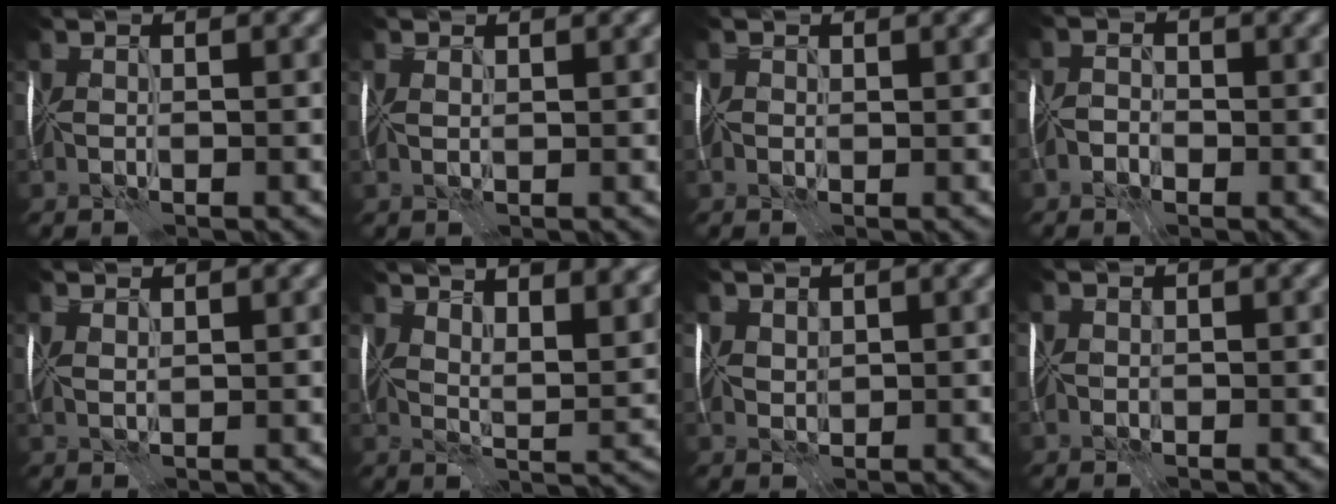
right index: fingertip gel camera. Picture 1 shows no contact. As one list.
[{"total": 1.2, "force": [0.8, 0.6, 0.6], "torque": [-0.010, 0.010, 0.006]}, {"total": 1.0, "force": [0.4, 0.9, 0.1], "torque": [-0.004, 0.004, 0.000]}, {"total": 1.6, "force": [-1.6, 0.1, -0.2], "torque": [0.011, 0.003, -0.031]}, {"total": 1.3, "force": [1.2, 0.4, 0.5], "torque": [-0.013, 0.008, 0.017]}, {"total": 12.2, "force": [7.7, 4.7, 8.2], "torque": [-0.107, 0.037, 0.088]}, {"total": 1.8, "force": [1.2, 1.3, 0.4], "torque": [-0.012, 0.012, 0.022]}, {"total": 1.3, "force": [-0.1, 1.2, 0.3], "torque": [0.003, 0.010, -0.008]}]